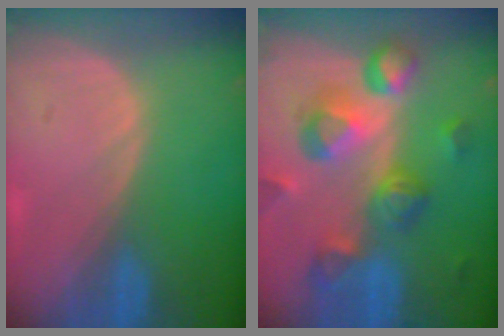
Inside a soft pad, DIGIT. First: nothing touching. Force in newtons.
{"total": 10.7, "press": 9.6, "slide": 4.7}